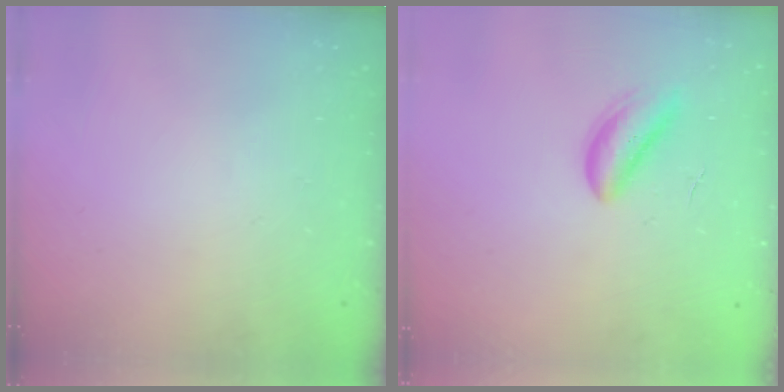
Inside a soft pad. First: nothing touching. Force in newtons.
{"total": 3.1, "press": 3.0, "slide": 0.5}